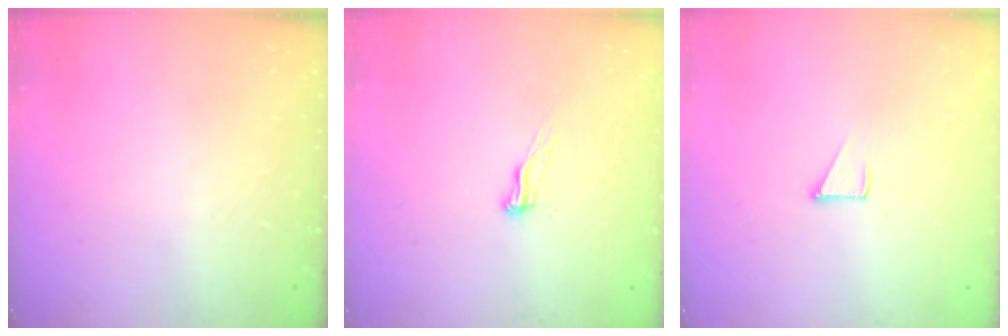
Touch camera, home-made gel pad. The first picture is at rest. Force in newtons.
{"total": 8.0, "press": 7.7, "slide": 2.0}
{"total": 2.8, "press": 2.8, "slide": 0.2}